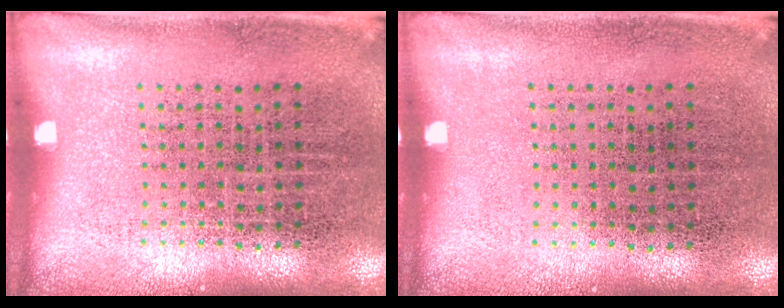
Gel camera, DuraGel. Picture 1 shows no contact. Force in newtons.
{"total": 0.0}